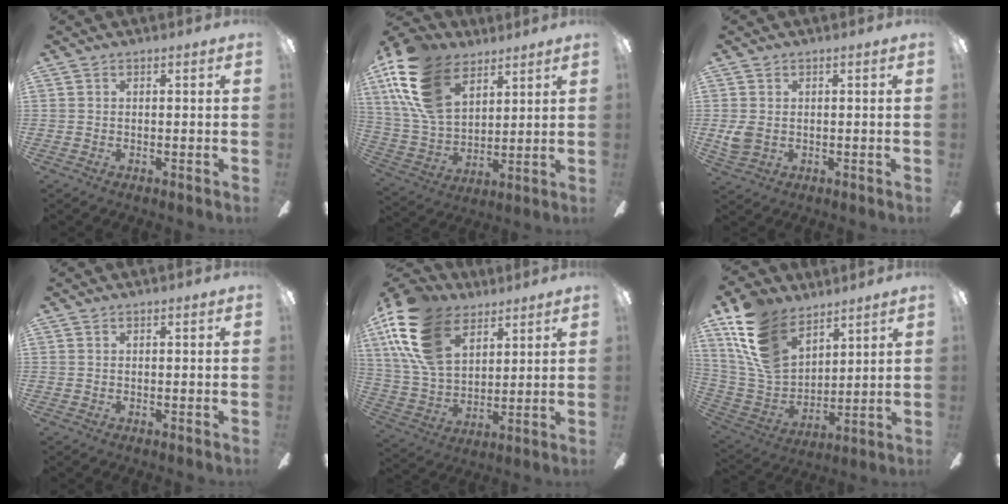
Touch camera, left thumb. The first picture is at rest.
{"total": 19.8, "force": [10.5, 12.1, 11.7], "torque": [-0.266, -0.032, 0.196]}
{"total": 3.6, "force": [0.4, 2.8, 2.2], "torque": [-0.038, 0.001, 0.007]}
{"total": 0.0}
{"total": 20.5, "force": [10.4, 12.7, 12.3], "torque": [-0.276, -0.029, 0.195]}
{"total": 17.5, "force": [11.4, 10.1, 8.5], "torque": [-0.211, -0.054, 0.217]}